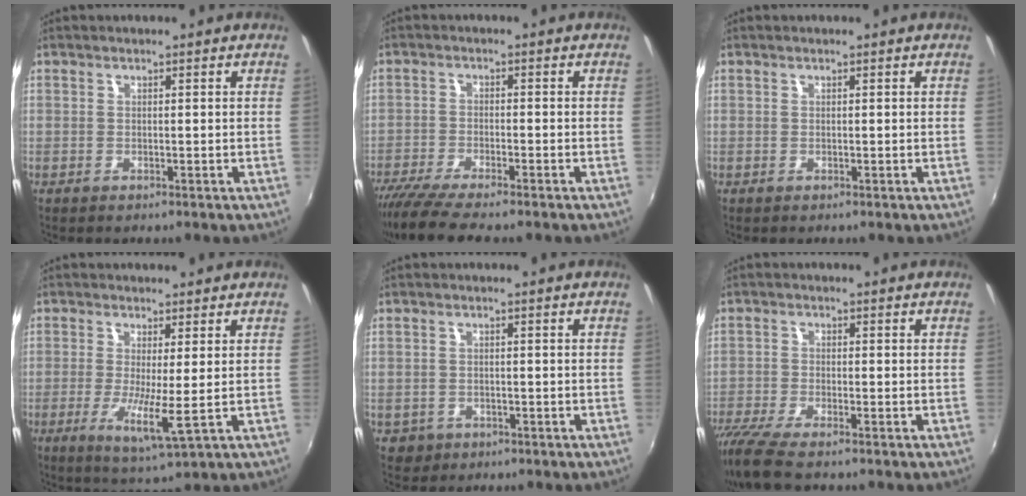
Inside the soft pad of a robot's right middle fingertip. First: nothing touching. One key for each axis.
{"total": 8.1, "fx": -7.0, "fy": 0.3, "fz": 4.1, "tx": -0.099, "ty": -0.032, "tz": -0.123}
{"total": 0.0}
{"total": 6.2, "fx": -0.6, "fy": 0.0, "fz": 6.2, "tx": -0.126, "ty": -0.019, "tz": -0.014}
{"total": 3.3, "fx": -1.2, "fy": 2.9, "fz": 1.1, "tx": -0.031, "ty": -0.002, "tz": -0.011}
{"total": 8.7, "fx": -7.2, "fy": 0.9, "fz": 4.8, "tx": -0.120, "ty": -0.038, "tz": -0.131}